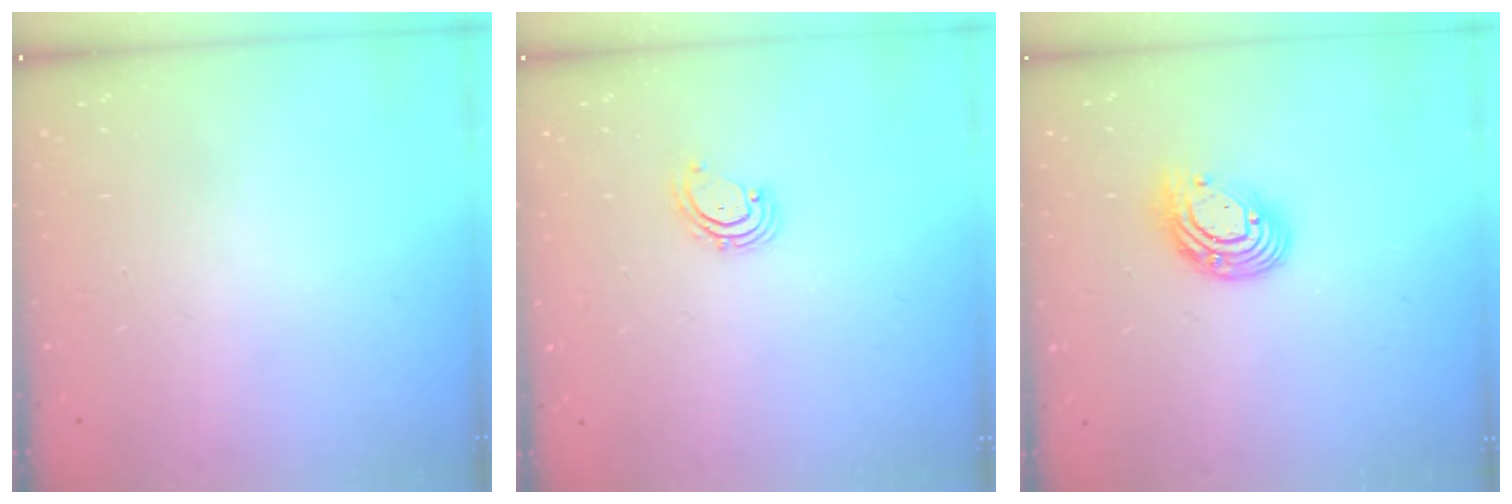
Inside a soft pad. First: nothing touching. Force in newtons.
{"total": 2.8, "press": 2.8, "slide": 0.2}
{"total": 10.1, "press": 10.1, "slide": 0.9}